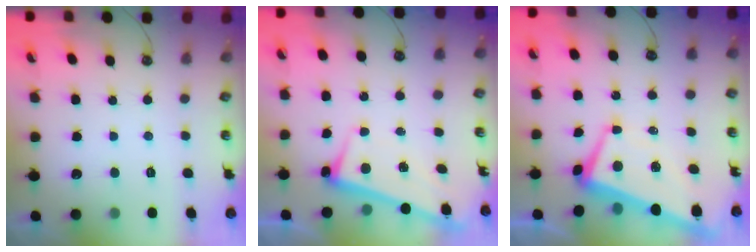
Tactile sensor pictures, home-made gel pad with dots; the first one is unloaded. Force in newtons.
{"total": 2.8, "press": 2.8, "slide": 0.4}
{"total": 1.9, "press": 1.7, "slide": 1.0}